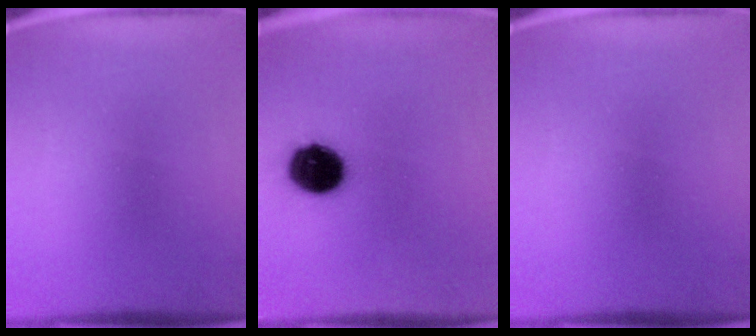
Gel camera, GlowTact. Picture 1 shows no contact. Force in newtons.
{"total": 11.8}
{"total": 0.0}